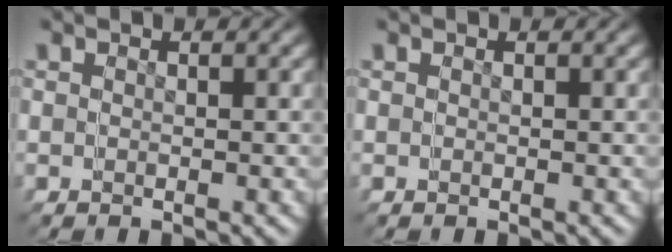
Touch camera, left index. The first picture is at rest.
{"total": 0.0}